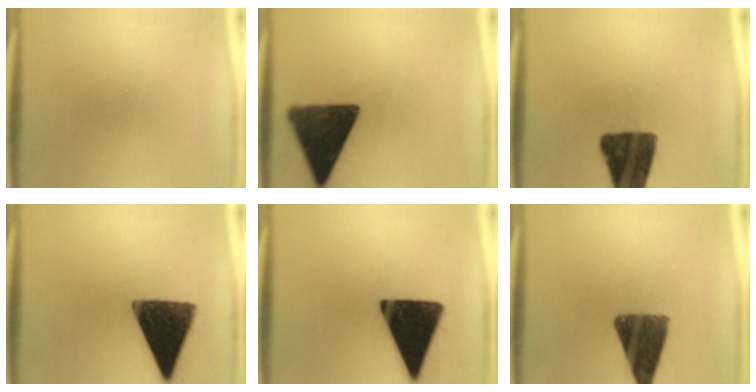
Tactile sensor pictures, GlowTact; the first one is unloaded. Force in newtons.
{"total": 13.9}
{"total": 14.6}
{"total": 14.8}
{"total": 18.4}
{"total": 11.5}